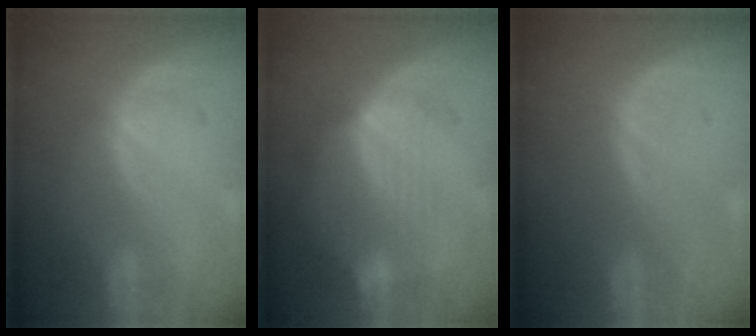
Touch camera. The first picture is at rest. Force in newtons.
{"total": 7.2, "press": 6.7, "slide": 2.6}
{"total": 0.0}